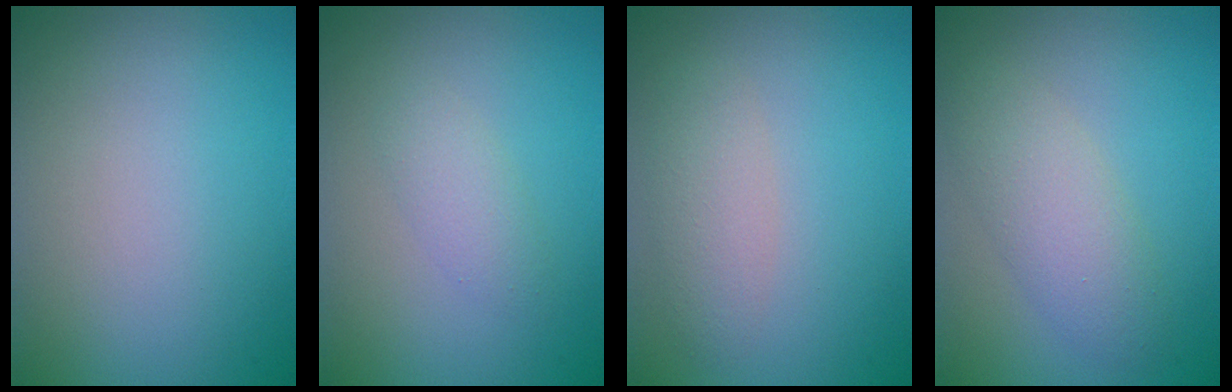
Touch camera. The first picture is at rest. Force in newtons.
{"total": 1.7, "press": 1.7, "slide": 0.1}
{"total": 2.4, "press": 2.4, "slide": 0.0}
{"total": 3.3, "press": 3.3, "slide": 0.2}